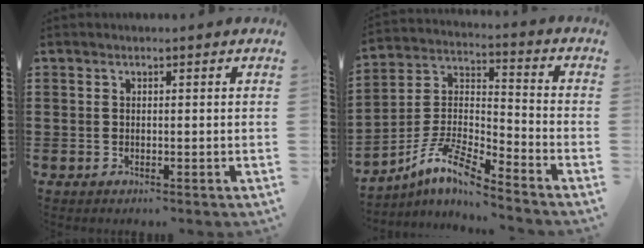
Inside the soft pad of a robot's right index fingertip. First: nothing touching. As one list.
[{"total": 9.5, "force": [-7.7, 0.8, 5.6], "torque": [-0.132, -0.009, -0.162]}]